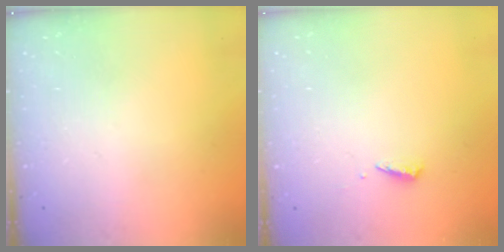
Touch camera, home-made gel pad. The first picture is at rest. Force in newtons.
{"total": 2.5, "press": 2.5, "slide": 0.1}